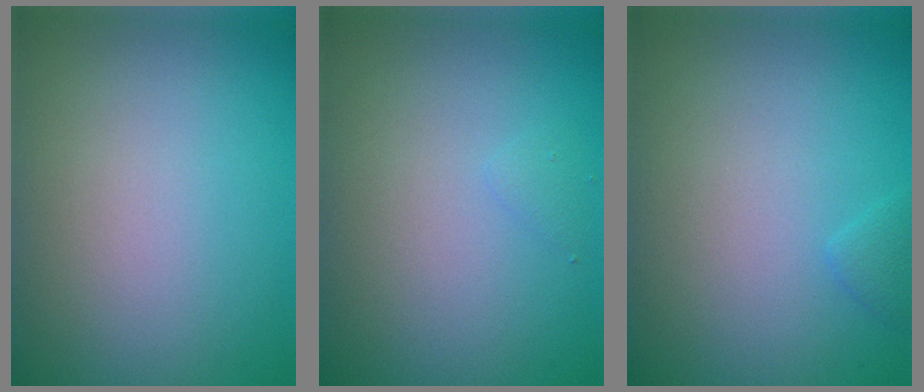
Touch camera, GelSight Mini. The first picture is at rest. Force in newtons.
{"total": 0.6, "press": 0.6, "slide": 0.0}
{"total": 0.8, "press": 0.8, "slide": 0.1}